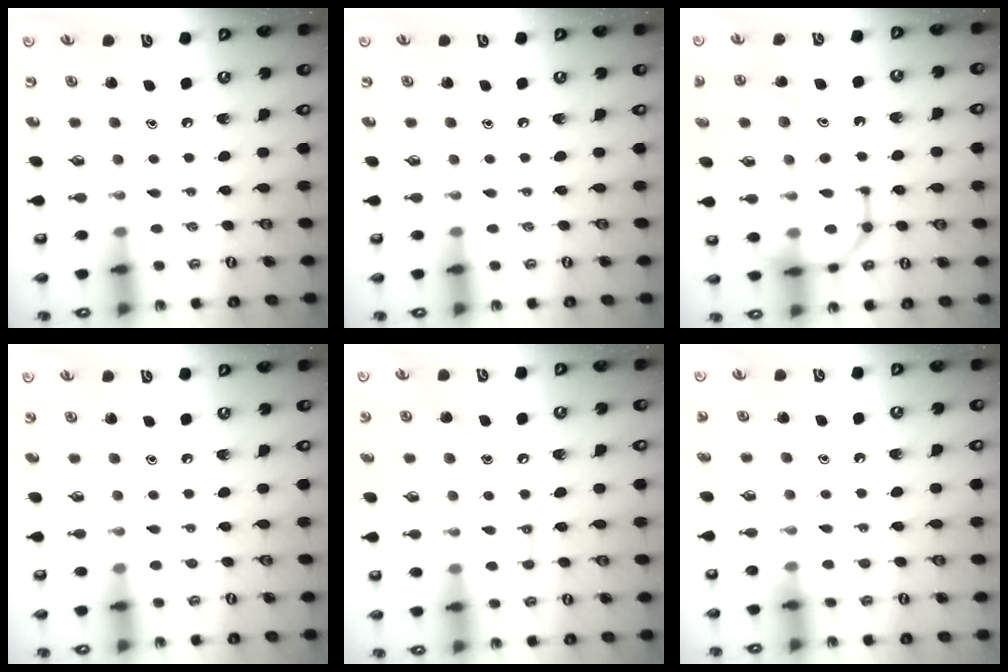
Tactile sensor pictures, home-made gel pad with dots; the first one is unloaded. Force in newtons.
{"total": 0.0}
{"total": 14.8, "press": 14.8, "slide": 0.6}
{"total": 3.4, "press": 3.4, "slide": 0.4}
{"total": 12.4, "press": 12.3, "slide": 1.1}
{"total": 7.6, "press": 7.5, "slide": 0.6}